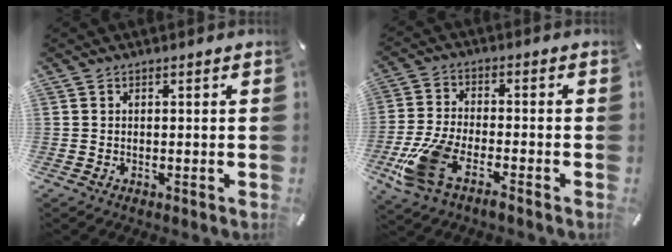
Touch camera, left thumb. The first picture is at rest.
{"total": 11.4, "force": [-6.7, 4.7, 8.0], "torque": [-0.180, 0.011, -0.124]}